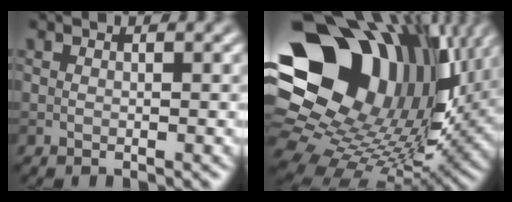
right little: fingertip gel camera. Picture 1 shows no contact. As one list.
[{"total": 19.9, "force": [6.3, 14.7, 11.8], "torque": [-0.238, -0.013, 0.122]}]